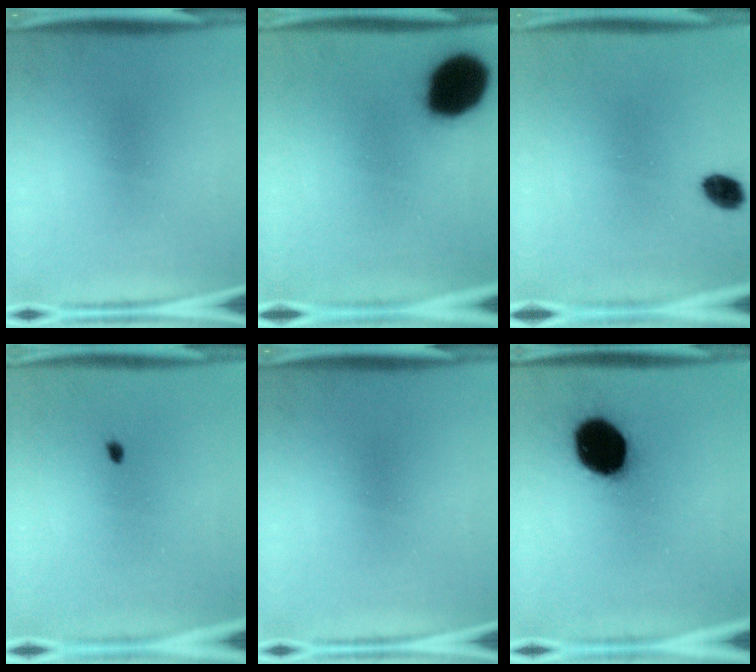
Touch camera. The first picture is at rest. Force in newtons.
{"total": 18.7}
{"total": 4.2}
{"total": 1.4}
{"total": 0.0}
{"total": 18.7}